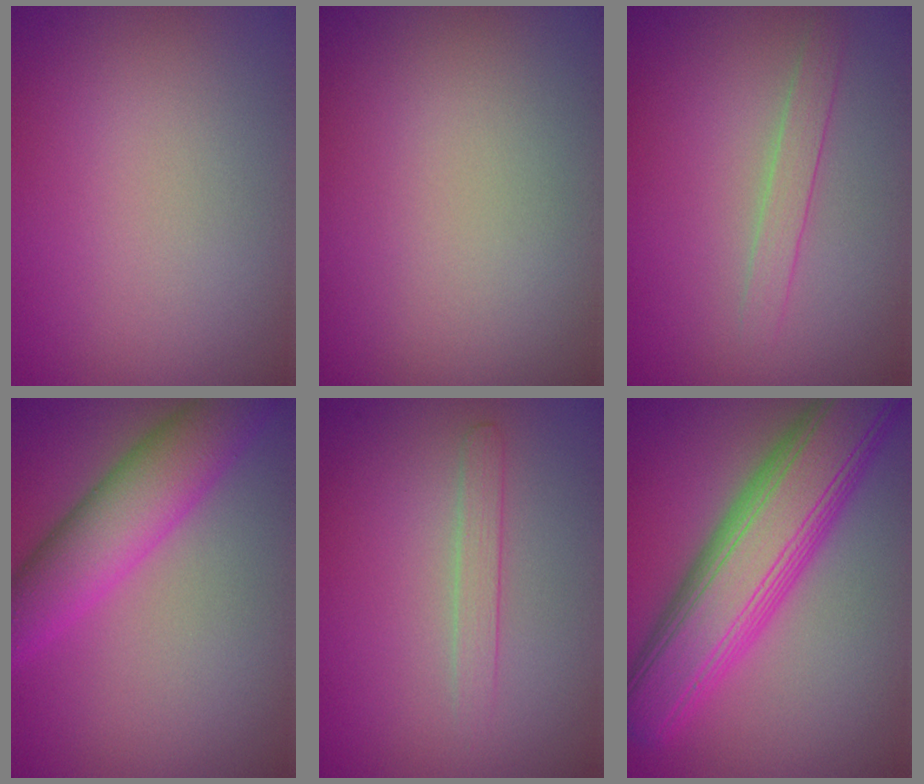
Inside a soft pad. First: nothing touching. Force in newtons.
{"total": 0.0}
{"total": 1.6, "press": 1.6, "slide": 0.1}
{"total": 5.8, "press": 5.8, "slide": 0.3}
{"total": 1.4, "press": 1.4, "slide": 0.0}
{"total": 9.9, "press": 9.8, "slide": 0.6}